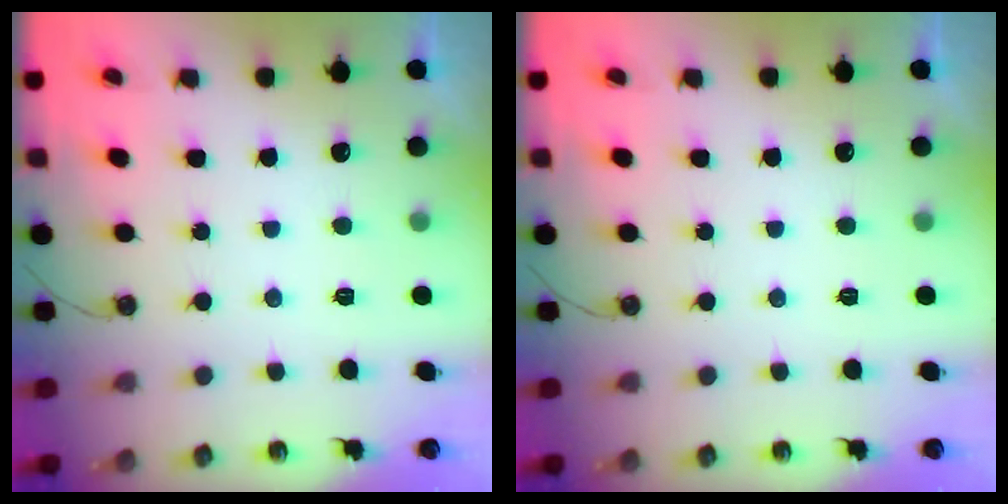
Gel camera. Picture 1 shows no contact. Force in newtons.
{"total": 0.0}